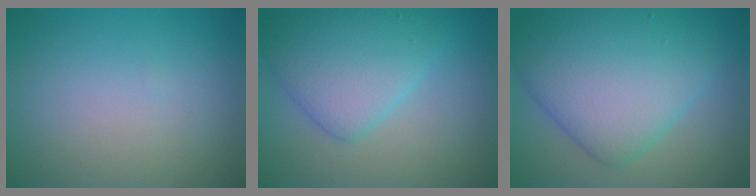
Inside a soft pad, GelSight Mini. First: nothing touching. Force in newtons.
{"total": 5.4, "press": 5.4, "slide": 0.2}
{"total": 8.8, "press": 8.8, "slide": 0.3}